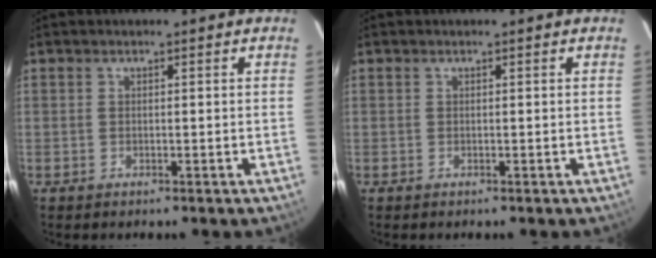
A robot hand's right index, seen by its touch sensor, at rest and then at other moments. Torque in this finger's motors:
{"motor_torque": [0.00, 0.00, 0.00, 0.00]}